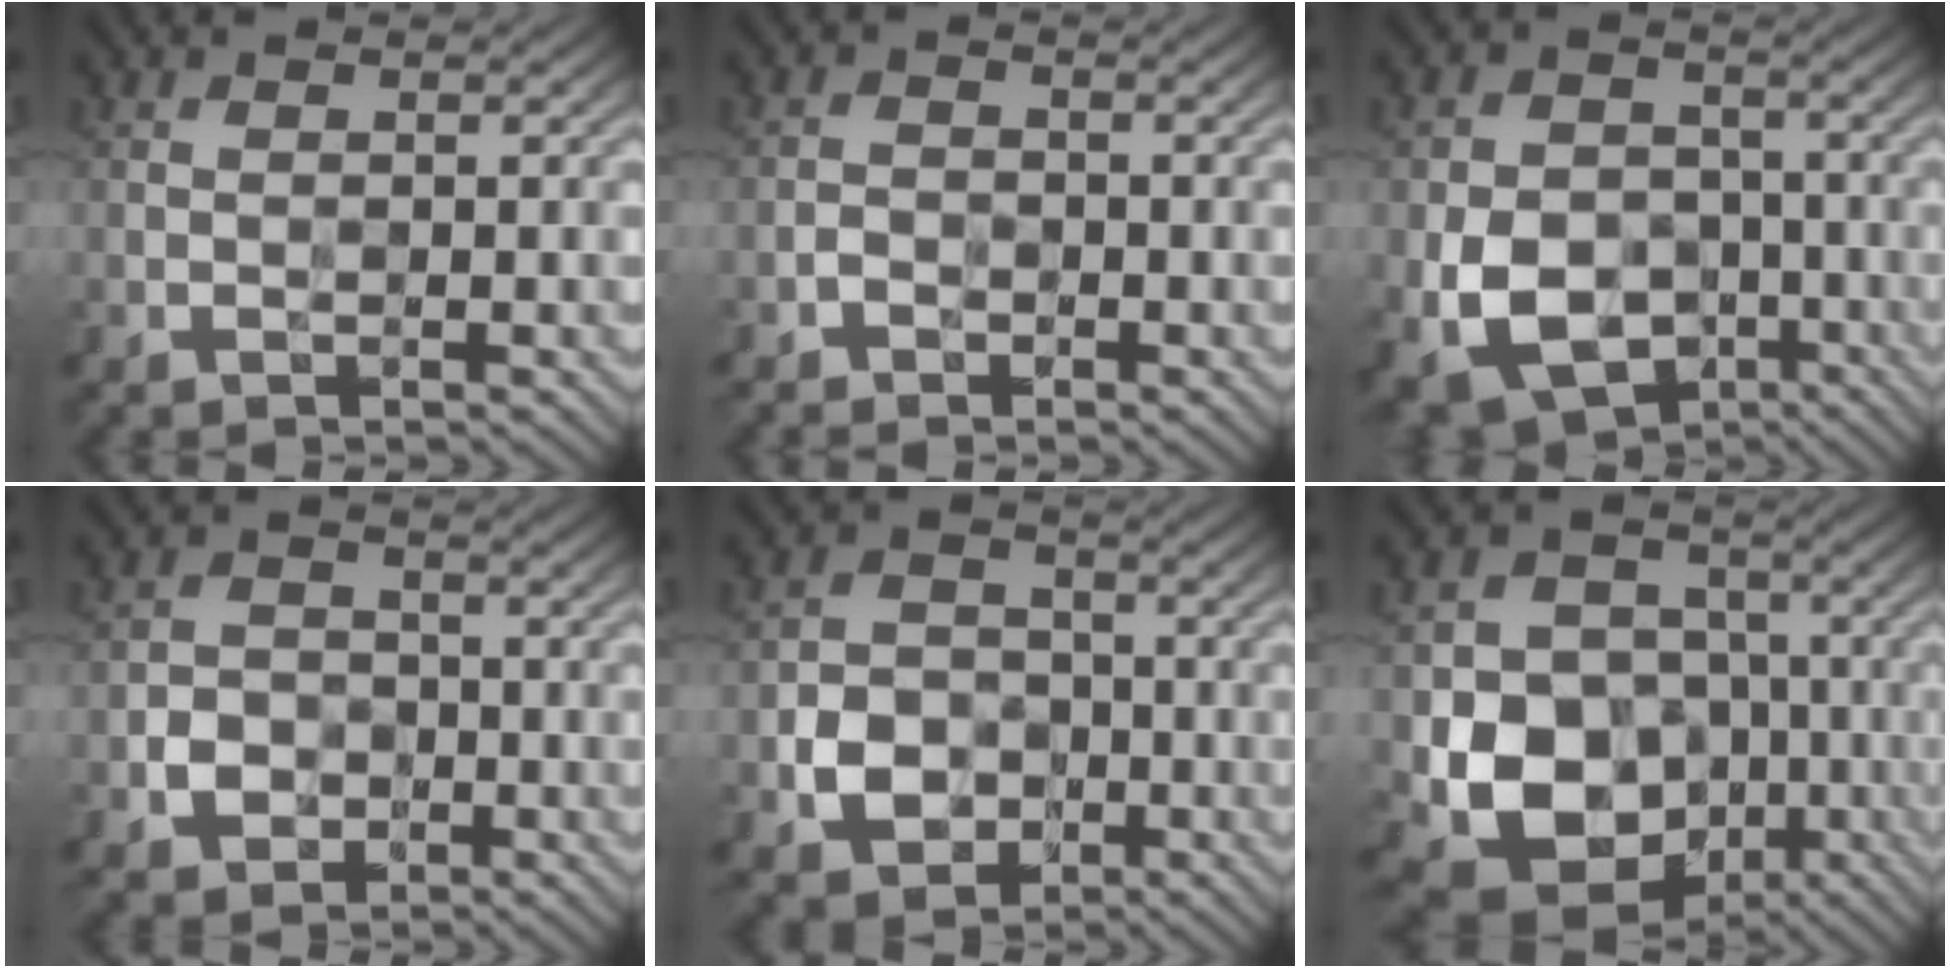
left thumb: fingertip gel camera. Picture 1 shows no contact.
{"total": 1.7, "force": [-1.3, 1.0, 0.4], "torque": [-0.007, 0.003, -0.030]}
{"total": 11.2, "force": [-4.0, 8.3, 6.3], "torque": [-0.134, -0.037, -0.077]}
{"total": 3.8, "force": [-1.6, 3.1, 1.4], "torque": [-0.025, -0.001, -0.033]}
{"total": 6.0, "force": [-2.1, 4.9, 2.8], "torque": [-0.057, -0.005, -0.046]}
{"total": 13.2, "force": [-3.8, 10.7, 6.8], "torque": [-0.152, -0.040, -0.073]}